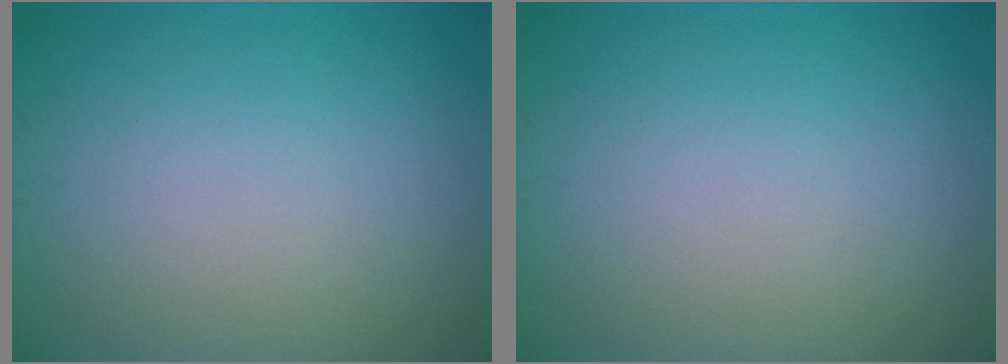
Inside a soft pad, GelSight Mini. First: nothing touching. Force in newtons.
{"total": 0.0}